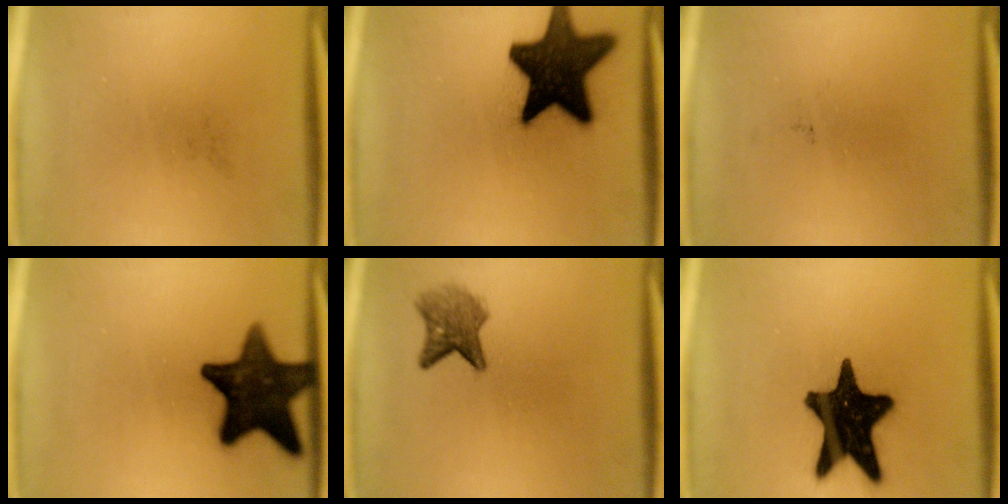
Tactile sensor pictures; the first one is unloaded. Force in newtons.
{"total": 19.1}
{"total": 0.0}
{"total": 16.2}
{"total": 4.2}
{"total": 19.1}